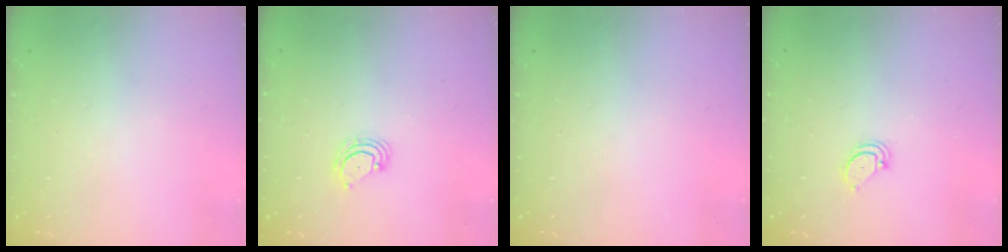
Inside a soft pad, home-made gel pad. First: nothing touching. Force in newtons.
{"total": 5.0, "press": 4.9, "slide": 0.4}
{"total": 0.0}
{"total": 2.6, "press": 2.6, "slide": 0.2}